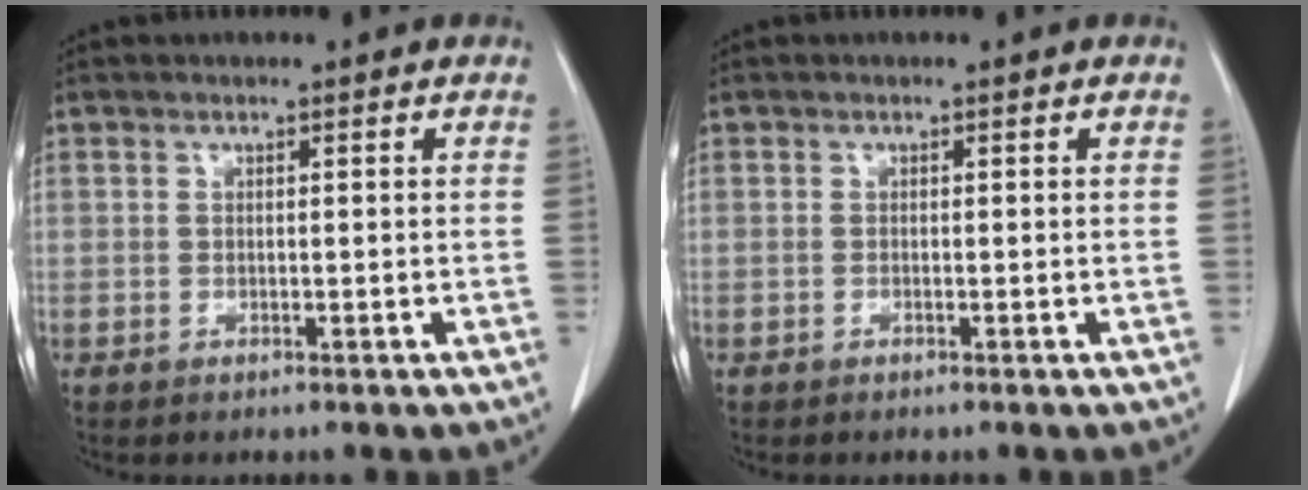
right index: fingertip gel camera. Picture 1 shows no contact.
{"total": 0.0}